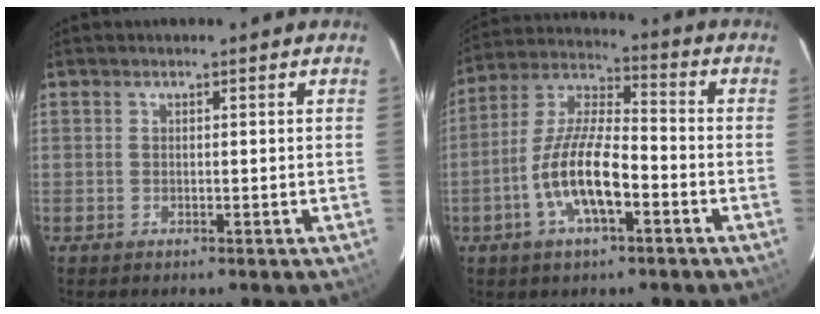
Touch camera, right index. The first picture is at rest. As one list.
[{"total": 12.5, "force": [-4.7, 4.0, 10.8], "torque": [-0.226, 0.000, -0.089]}]